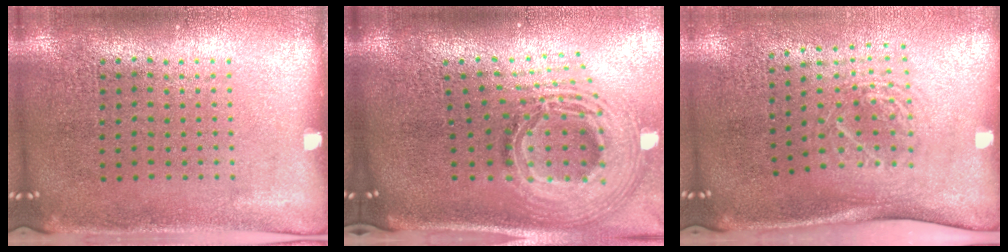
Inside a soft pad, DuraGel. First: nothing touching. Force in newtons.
{"total": 3.0, "press": 2.1, "slide": 2.2}
{"total": 1.8, "press": 1.3, "slide": 1.2}